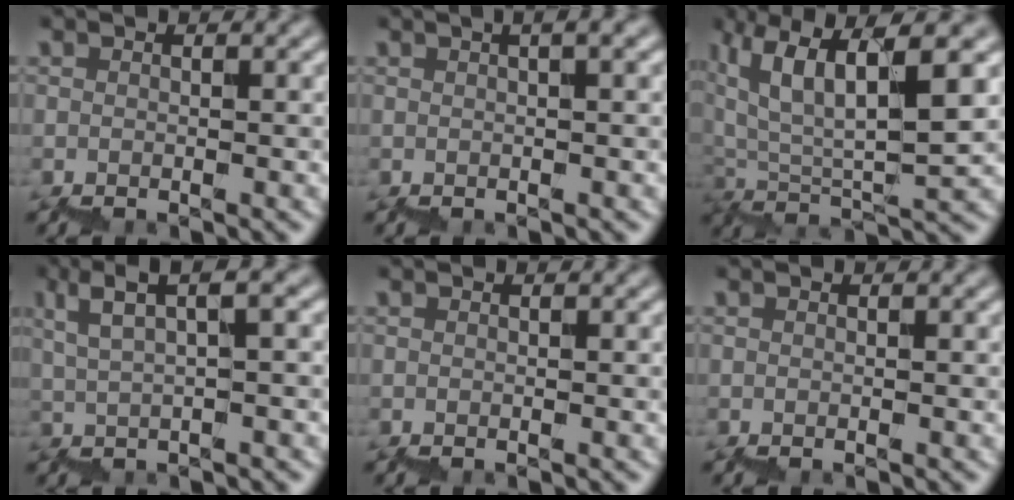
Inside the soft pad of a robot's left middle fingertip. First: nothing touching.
{"total": 2.2, "force": [0.3, 0.6, 2.1], "torque": [-0.021, 0.002, 0.005]}
{"total": 9.1, "force": [5.5, 2.1, 6.9], "torque": [-0.119, 0.019, 0.107]}
{"total": 4.8, "force": [2.8, 0.8, 3.9], "torque": [-0.046, 0.021, 0.048]}
{"total": 0.0}
{"total": 0.0}